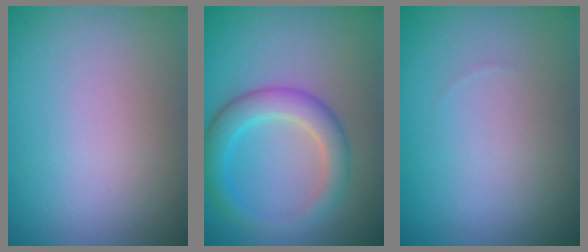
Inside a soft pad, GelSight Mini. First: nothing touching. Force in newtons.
{"total": 3.9, "press": 3.9, "slide": 0.1}
{"total": 0.0}